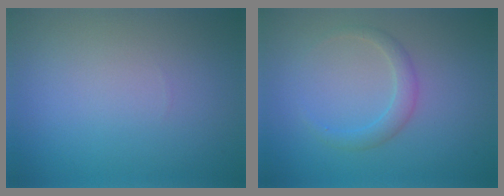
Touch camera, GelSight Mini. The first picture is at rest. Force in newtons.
{"total": 1.7, "press": 1.7, "slide": 0.2}